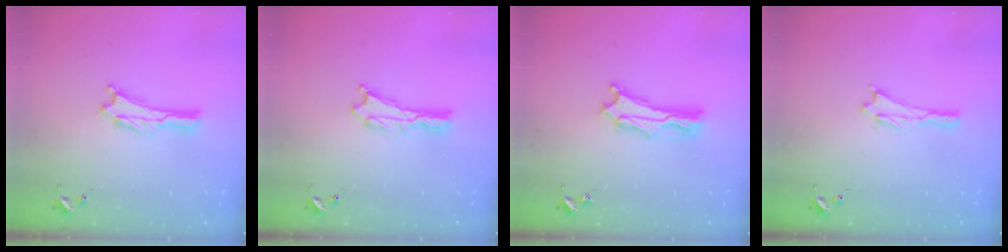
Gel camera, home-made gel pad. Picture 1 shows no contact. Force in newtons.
{"total": 0.7, "press": 0.7, "slide": 0.1}
{"total": 3.3, "press": 3.2, "slide": 0.3}
{"total": 0.0}